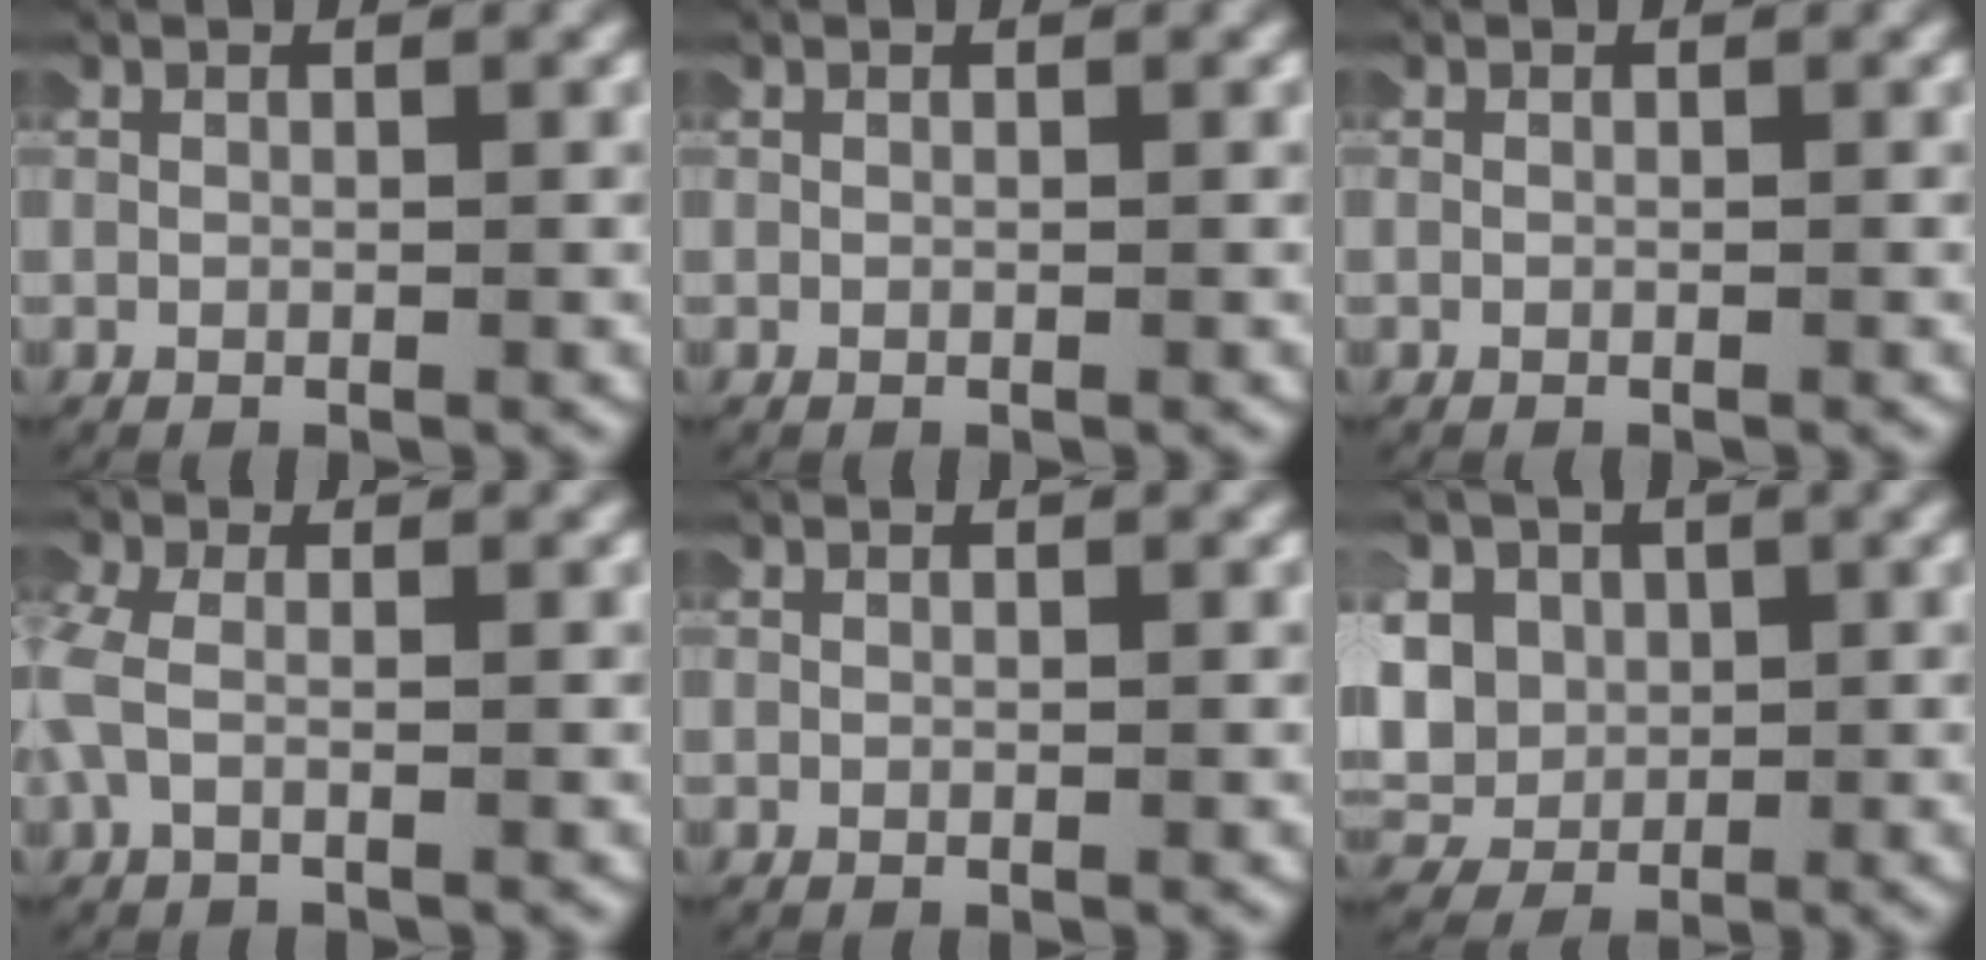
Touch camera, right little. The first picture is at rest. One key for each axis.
{"total": 0.0}
{"total": 0.0}
{"total": 2.2, "fx": 0.0, "fy": 1.4, "fz": 1.7, "tx": -0.061, "ty": -0.006, "tz": -0.001}
{"total": 0.0}
{"total": 9.1, "fx": 0.2, "fy": 8.4, "fz": 3.6, "tx": -0.123, "ty": -0.023, "tz": 0.003}